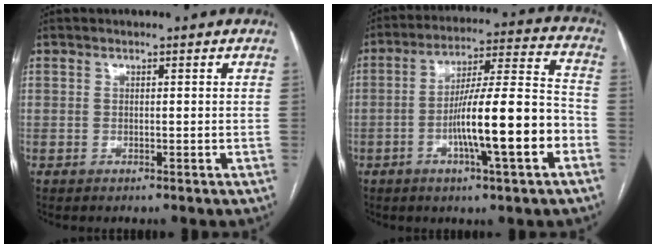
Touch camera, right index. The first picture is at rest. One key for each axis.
{"total": 15.1, "fx": -4.9, "fy": 1.0, "fz": 14.3, "tx": -0.235, "ty": 0.010, "tz": -0.079}